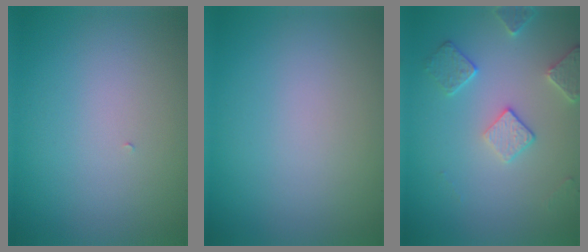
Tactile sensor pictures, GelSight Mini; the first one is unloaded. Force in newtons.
{"total": 0.0}
{"total": 2.8, "press": 2.7, "slide": 0.7}